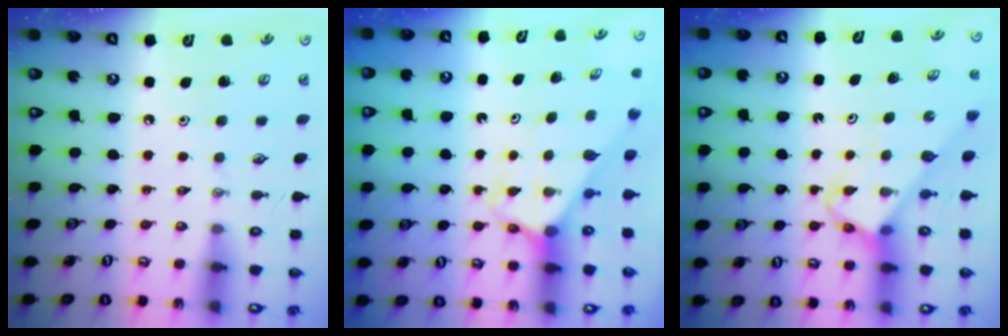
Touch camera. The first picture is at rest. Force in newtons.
{"total": 3.4, "press": 3.4, "slide": 0.2}
{"total": 3.7, "press": 3.7, "slide": 0.1}